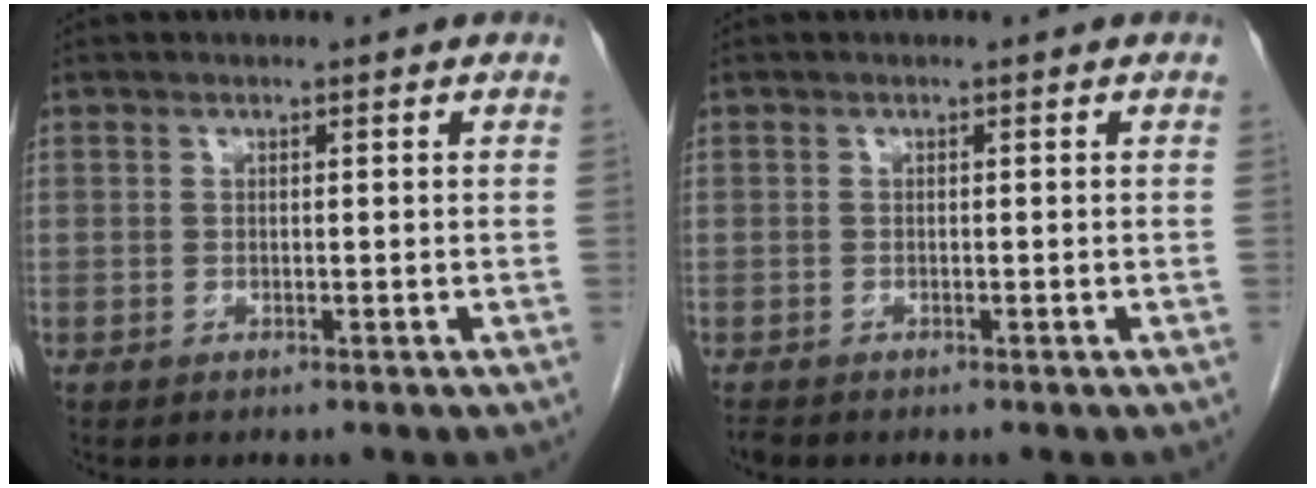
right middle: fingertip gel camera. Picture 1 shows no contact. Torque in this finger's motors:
{"motor_torque": [-0.20, -0.07, -0.01, -0.01]}